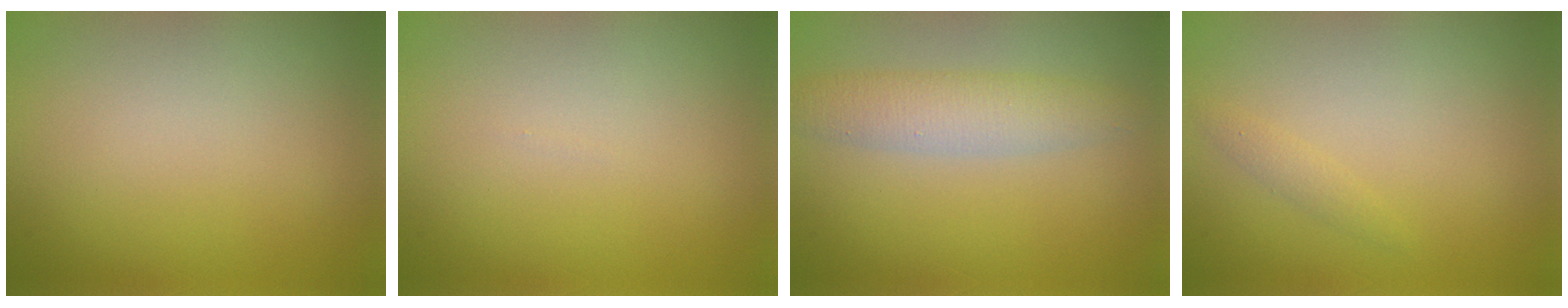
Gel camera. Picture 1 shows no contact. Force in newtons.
{"total": 0.0}
{"total": 3.4, "press": 3.4, "slide": 0.1}
{"total": 0.8, "press": 0.8, "slide": 0.1}